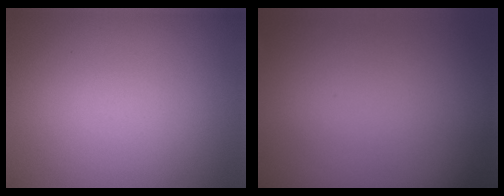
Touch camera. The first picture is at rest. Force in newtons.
{"total": 0.0}